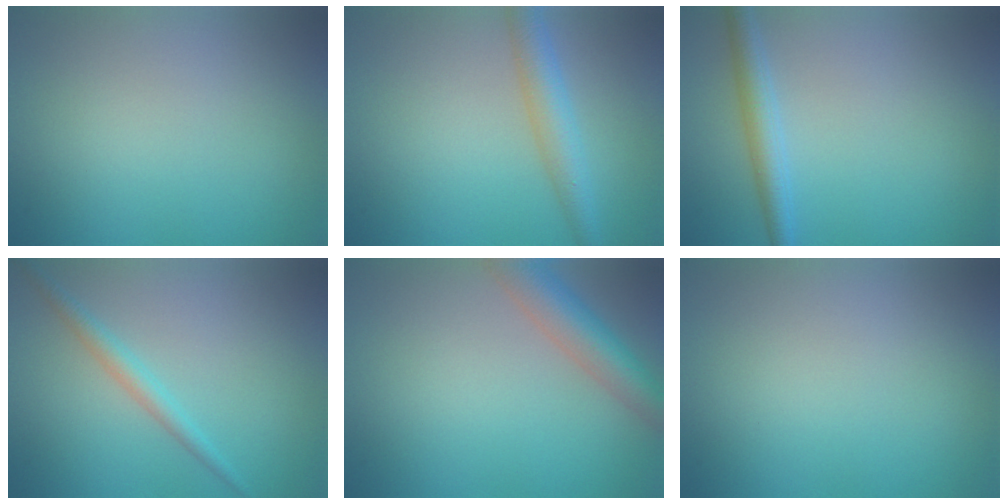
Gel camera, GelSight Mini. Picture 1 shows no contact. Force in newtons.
{"total": 3.5, "press": 3.5, "slide": 0.1}
{"total": 2.6, "press": 2.6, "slide": 0.1}
{"total": 1.9, "press": 1.9, "slide": 0.1}
{"total": 4.9, "press": 4.9, "slide": 0.2}
{"total": 0.0}